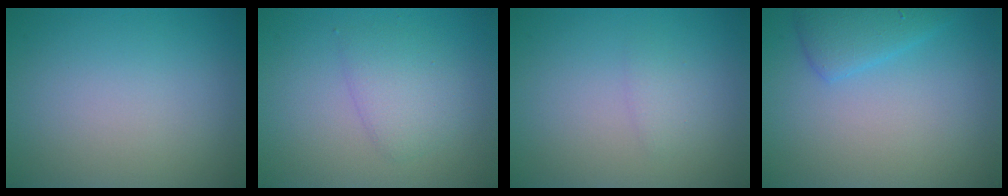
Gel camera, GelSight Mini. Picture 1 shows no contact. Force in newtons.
{"total": 2.5, "press": 2.5, "slide": 0.0}
{"total": 1.0, "press": 1.0, "slide": 0.1}
{"total": 2.5, "press": 2.5, "slide": 0.2}